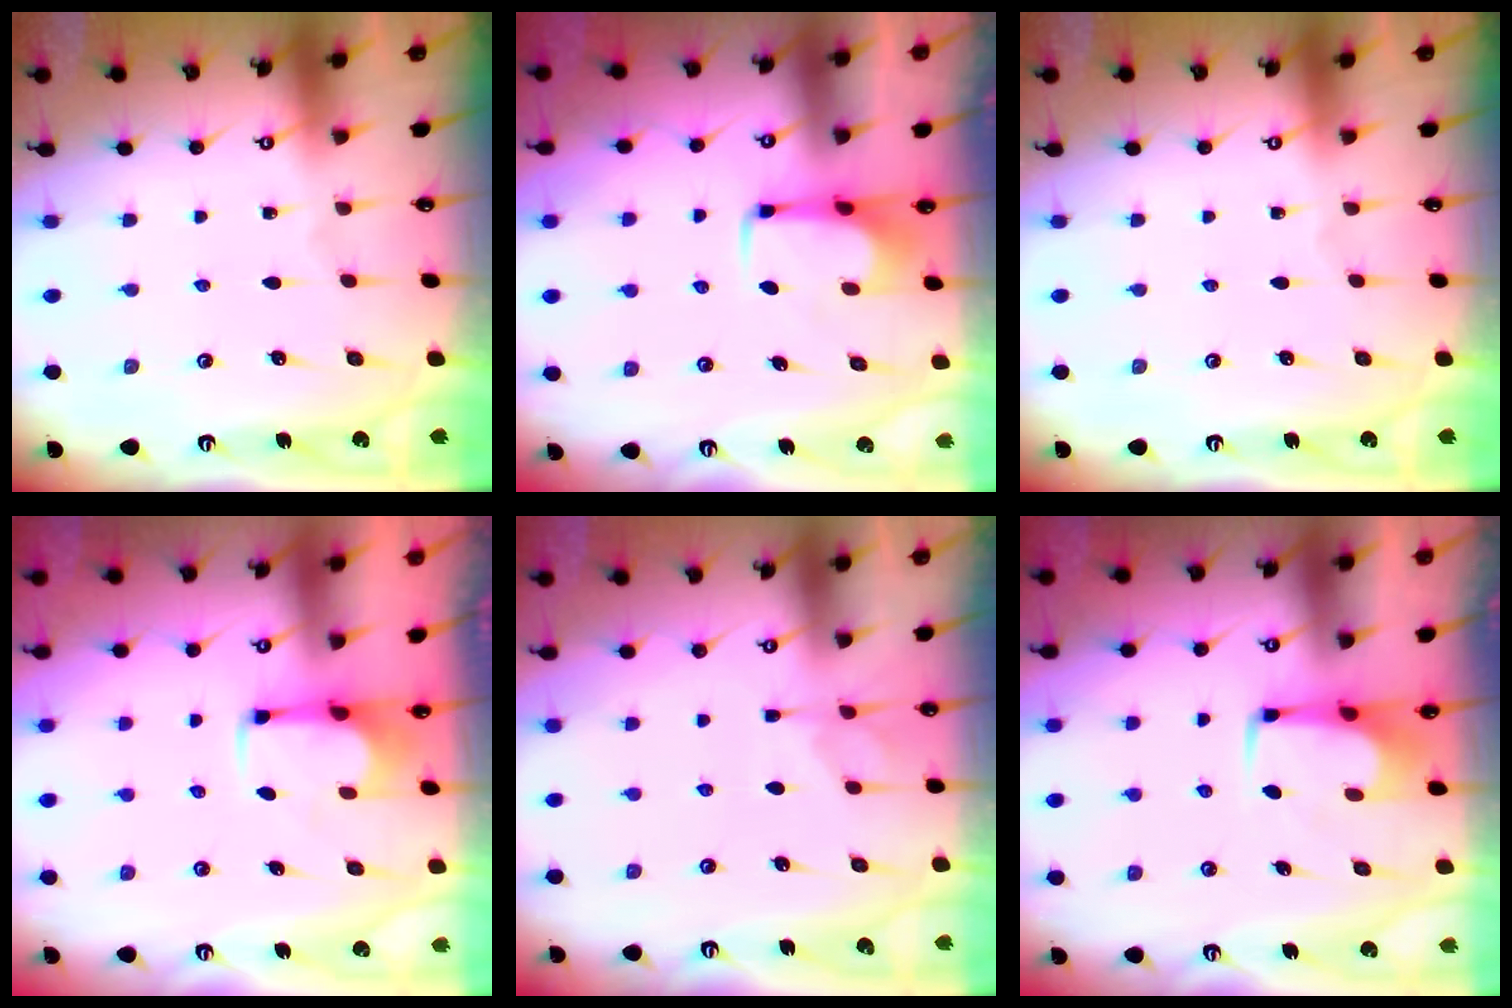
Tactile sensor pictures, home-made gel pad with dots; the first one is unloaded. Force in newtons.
{"total": 1.5, "press": 1.5, "slide": 0.4}
{"total": 0.0}
{"total": 2.7, "press": 2.5, "slide": 1.1}
{"total": 2.6, "press": 2.3, "slide": 1.2}
{"total": 1.7, "press": 1.6, "slide": 0.6}